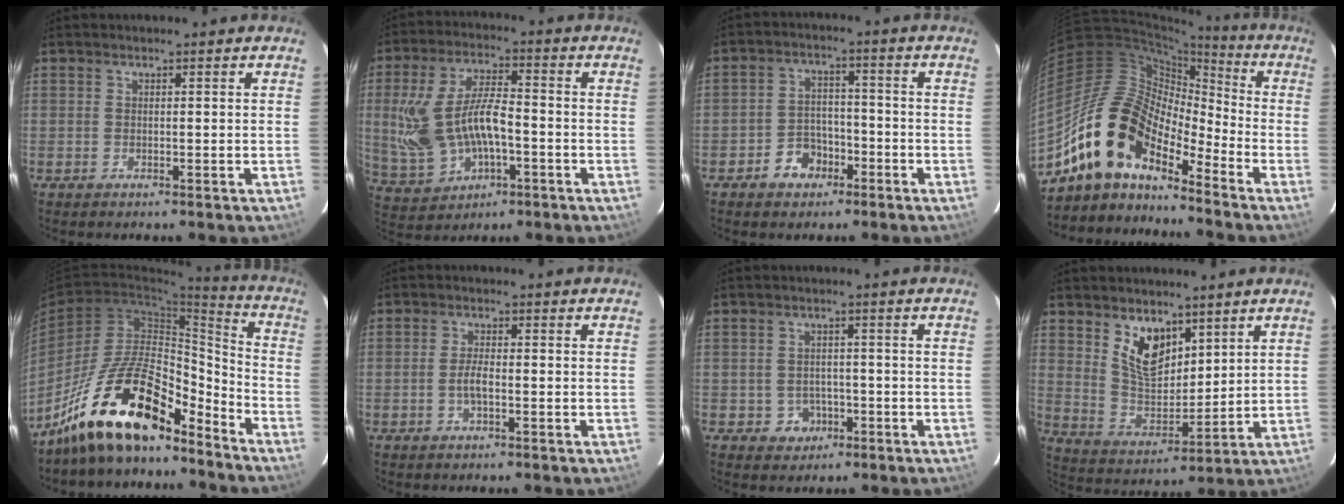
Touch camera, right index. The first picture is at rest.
{"total": 15.3, "force": [-2.2, 8.0, 12.9], "torque": [-0.278, 0.002, -0.018]}
{"total": 6.1, "force": [-3.7, 4.5, 2.0], "torque": [-0.050, 0.019, -0.049]}
{"total": 15.8, "force": [-12.1, 6.2, 8.1], "torque": [-0.138, 0.006, -0.241]}
{"total": 18.7, "force": [-14.7, 5.8, 10.1], "torque": [-0.189, 0.014, -0.255]}
{"total": 2.6, "force": [-0.9, 0.8, 2.3], "torque": [-0.048, 0.000, -0.017]}
{"total": 4.0, "force": [-1.6, 3.6, 0.7], "torque": [-0.025, 0.012, -0.012]}
{"total": 10.1, "force": [5.9, 5.7, 5.9], "torque": [-0.104, 0.001, 0.123]}